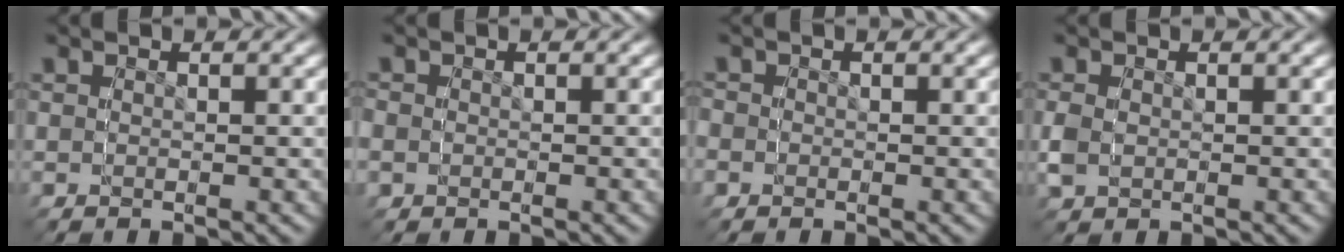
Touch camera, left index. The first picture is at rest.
{"total": 1.3, "force": [-0.4, 1.1, -0.4], "torque": [-0.006, -0.016, 0.000]}
{"total": 1.4, "force": [-0.7, 1.0, -0.5], "torque": [0.000, -0.016, -0.007]}
{"total": 0.0}